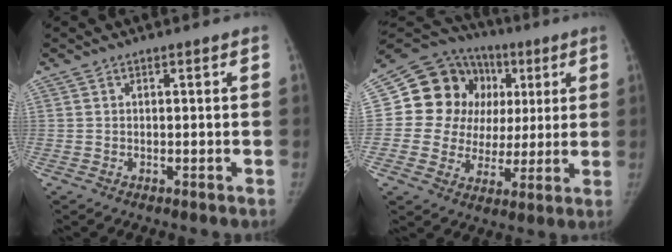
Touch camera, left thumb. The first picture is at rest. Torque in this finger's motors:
{"motor_torque": [-0.23, 0.71, 0.42, 0.55, 0.03]}